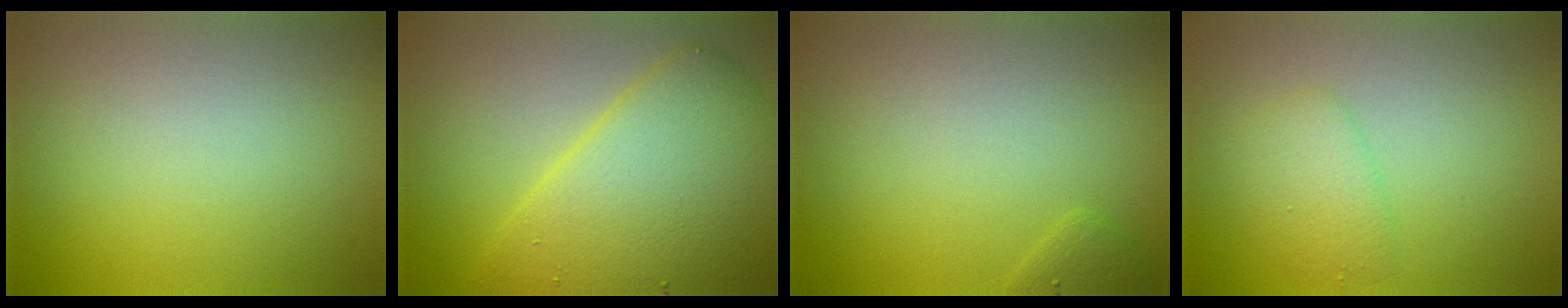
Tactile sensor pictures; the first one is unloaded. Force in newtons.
{"total": 9.8, "press": 9.8, "slide": 0.3}
{"total": 0.9, "press": 0.9, "slide": 0.0}
{"total": 2.2, "press": 2.2, "slide": 0.2}